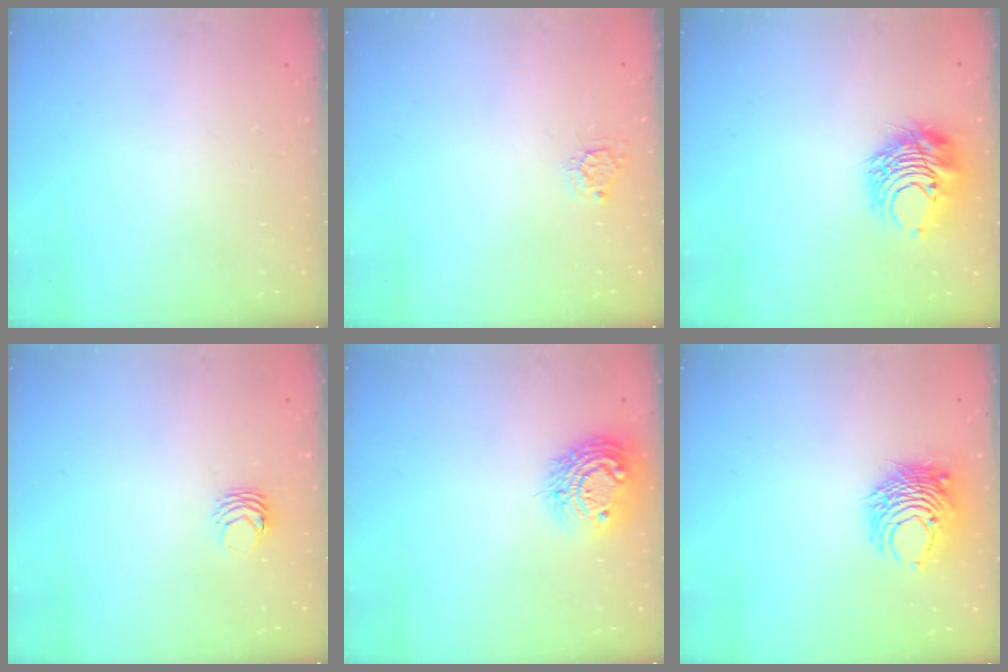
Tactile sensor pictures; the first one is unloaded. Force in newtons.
{"total": 3.9, "press": 3.8, "slide": 0.3}
{"total": 10.1, "press": 10.1, "slide": 0.8}
{"total": 3.7, "press": 3.7, "slide": 0.4}
{"total": 13.0, "press": 13.0, "slide": 0.8}
{"total": 8.2, "press": 8.2, "slide": 0.4}